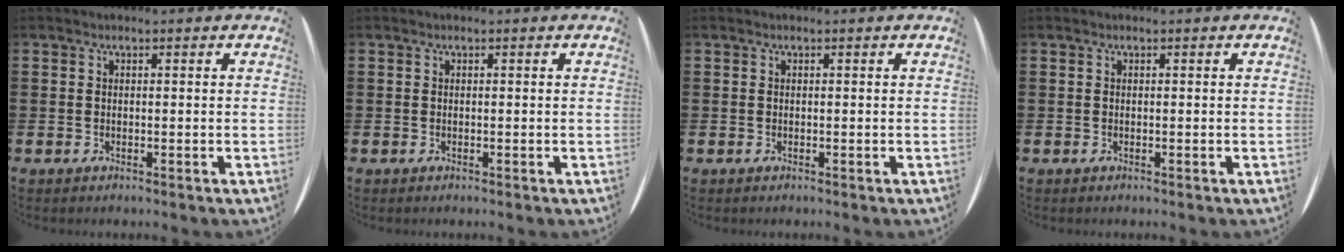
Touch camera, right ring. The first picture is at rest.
{"total": 0.0}
{"total": 0.0}
{"total": 0.0}